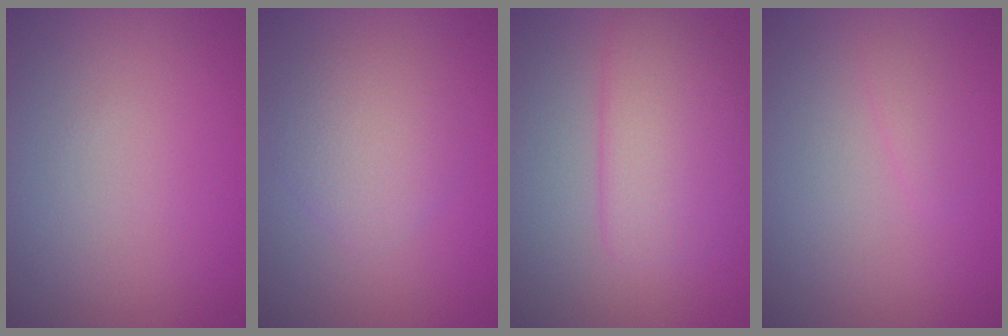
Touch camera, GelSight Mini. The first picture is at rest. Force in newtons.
{"total": 3.0, "press": 3.0, "slide": 0.1}
{"total": 4.8, "press": 4.8, "slide": 0.1}
{"total": 1.0, "press": 1.0, "slide": 0.0}